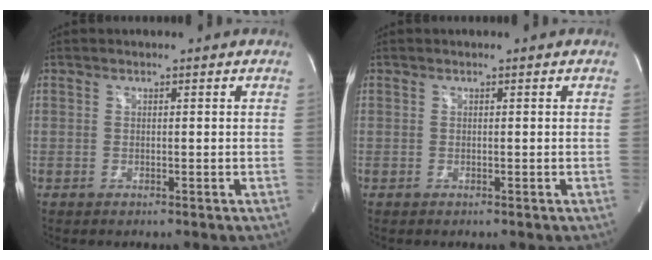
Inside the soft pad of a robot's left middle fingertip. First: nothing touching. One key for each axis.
{"total": 0.0}